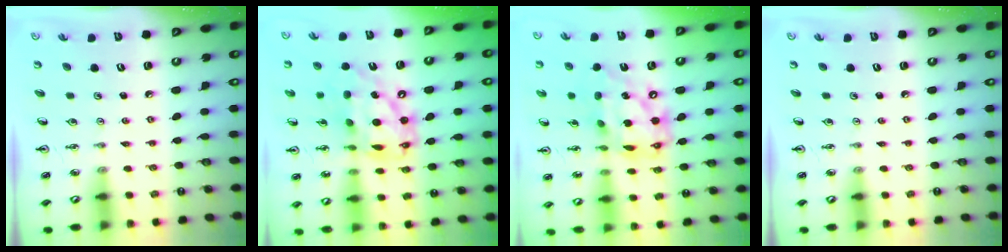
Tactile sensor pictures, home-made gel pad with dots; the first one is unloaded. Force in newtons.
{"total": 18.3, "press": 18.2, "slide": 1.6}
{"total": 18.8, "press": 18.7, "slide": 1.6}
{"total": 0.0}